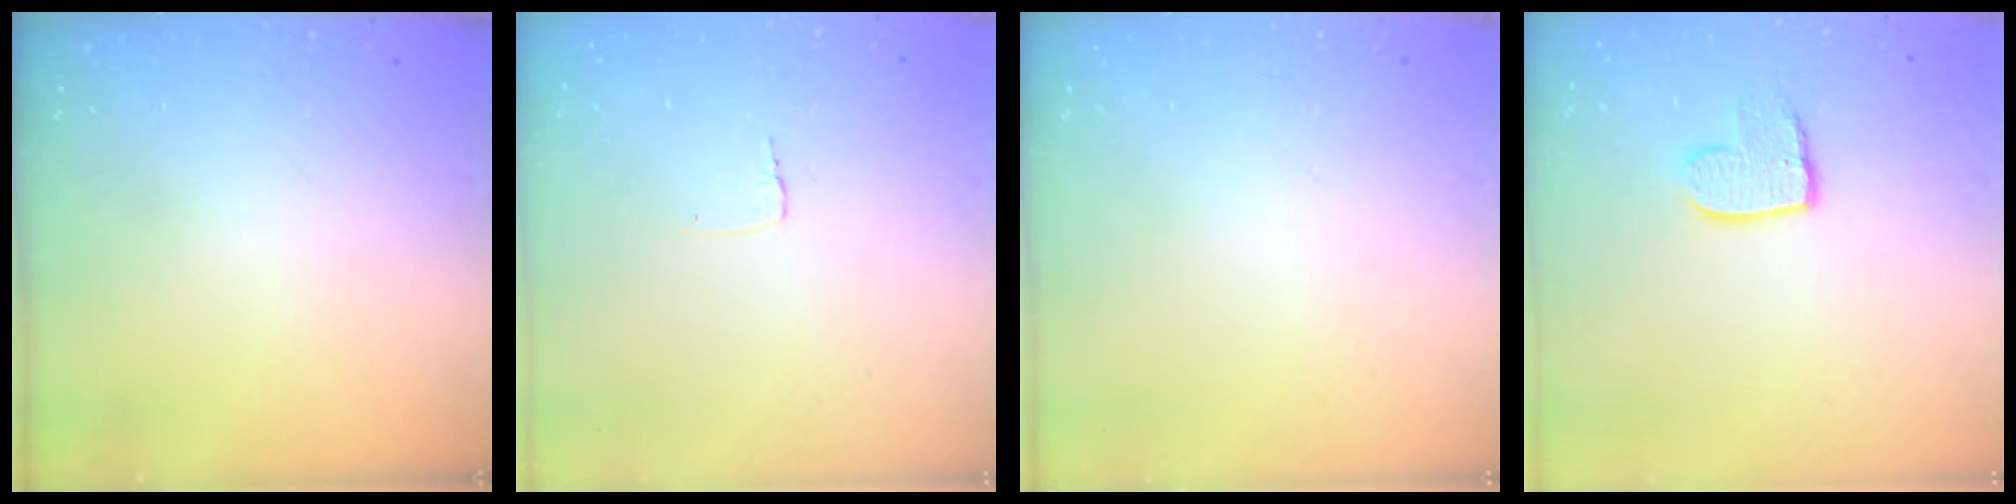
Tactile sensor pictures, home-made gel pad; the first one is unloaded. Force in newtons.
{"total": 2.6, "press": 2.6, "slide": 0.1}
{"total": 0.0}
{"total": 8.4, "press": 8.4, "slide": 0.6}